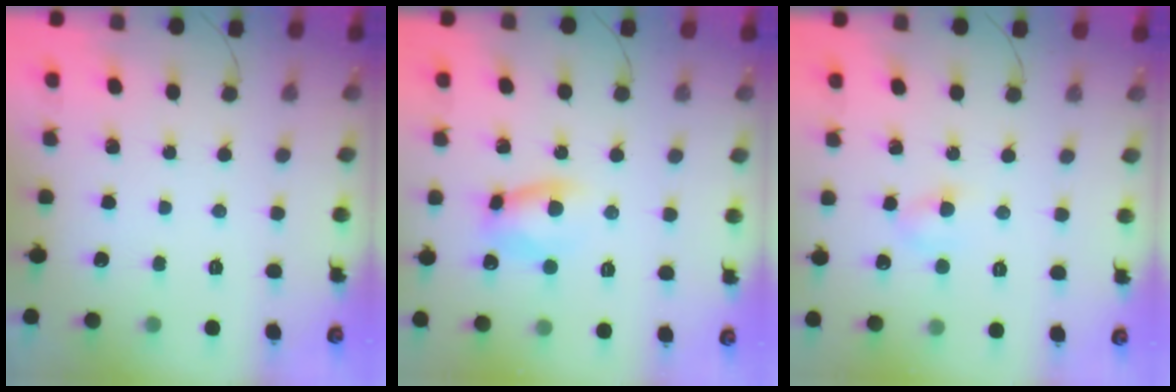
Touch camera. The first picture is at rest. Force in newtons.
{"total": 6.7, "press": 6.7, "slide": 0.2}
{"total": 3.5, "press": 3.3, "slide": 1.3}